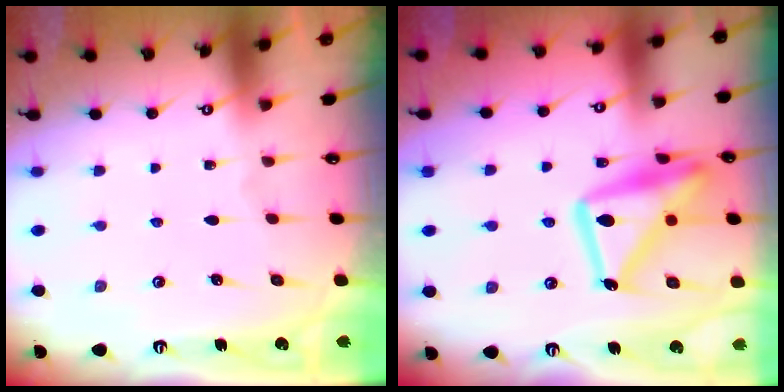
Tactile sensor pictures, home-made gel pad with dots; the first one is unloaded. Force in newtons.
{"total": 18.7, "press": 18.6, "slide": 1.5}